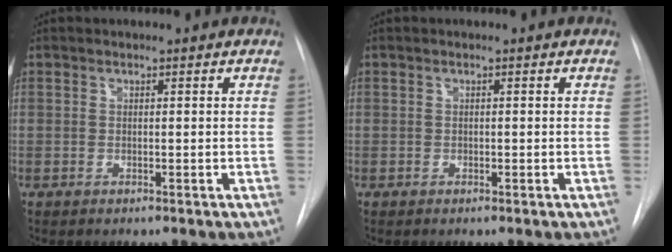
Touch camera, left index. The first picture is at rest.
{"total": 0.9, "force": [-0.9, 0.2, -0.2], "torque": [0.006, -0.004, -0.013]}